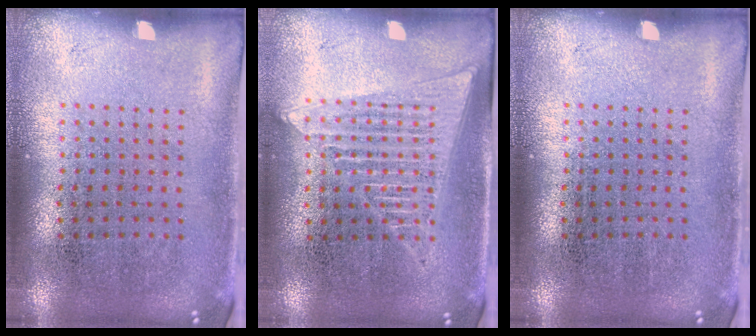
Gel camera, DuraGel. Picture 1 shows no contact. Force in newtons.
{"total": 1.6, "press": 1.5, "slide": 0.6}
{"total": 0.0}